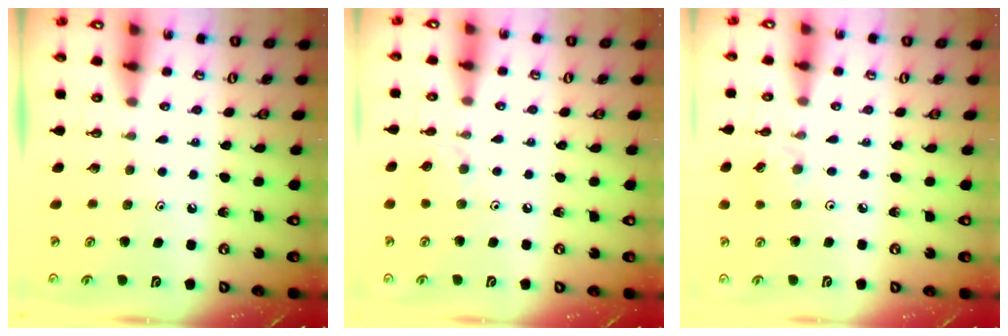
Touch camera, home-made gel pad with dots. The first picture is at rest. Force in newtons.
{"total": 5.6, "press": 5.6, "slide": 0.6}
{"total": 2.5, "press": 2.5, "slide": 0.5}